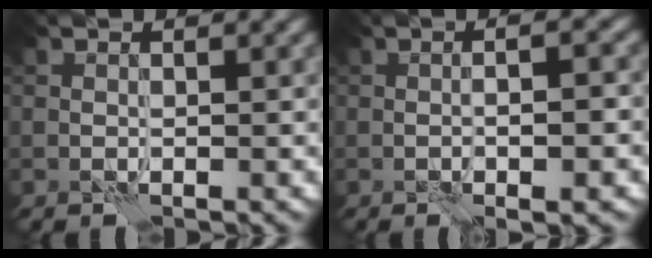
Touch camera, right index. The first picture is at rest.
{"total": 6.1, "force": [-0.6, 2.2, 5.7], "torque": [-0.040, 0.013, -0.019]}